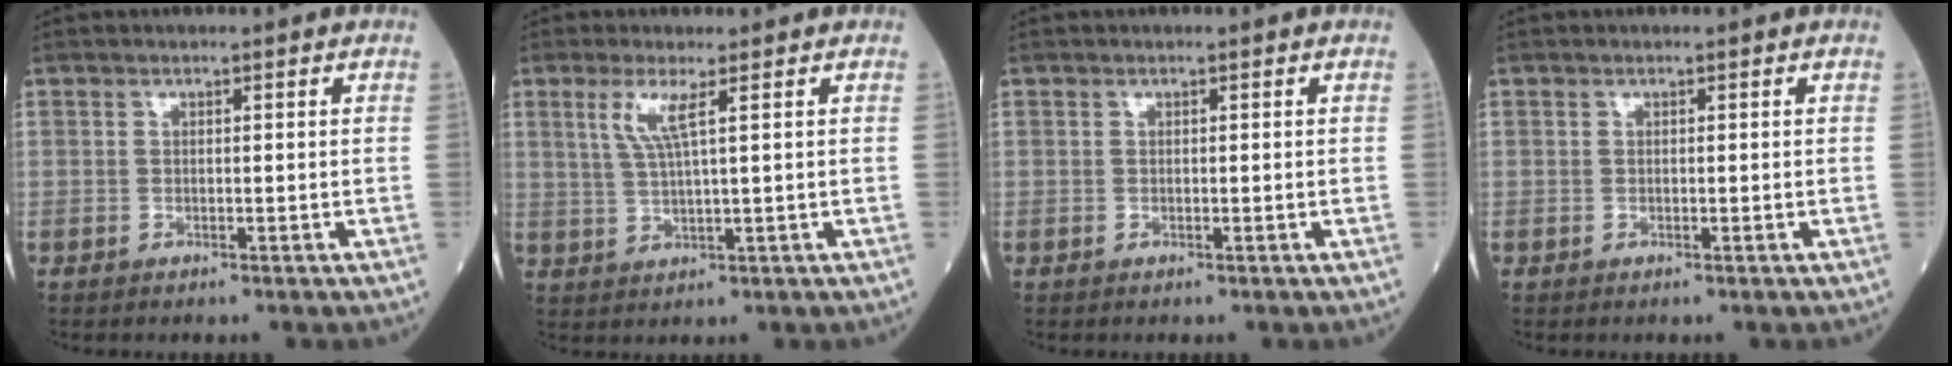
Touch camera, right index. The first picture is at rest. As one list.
[{"total": 4.2, "force": [1.8, -0.3, 3.8], "torque": [-0.085, -0.002, 0.038]}, {"total": 0.0}, {"total": 0.0}]